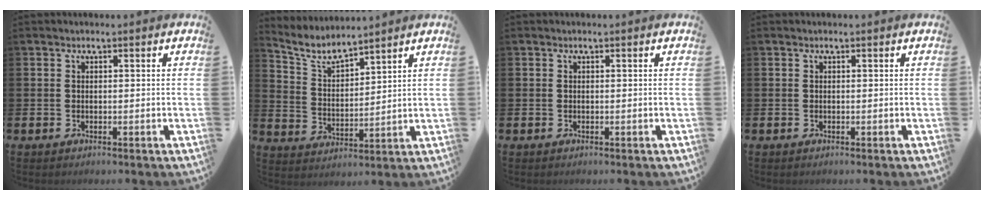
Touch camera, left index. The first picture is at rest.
{"total": 5.7, "force": [5.2, 1.2, 2.0], "torque": [-0.065, -0.026, 0.091]}
{"total": 0.0}
{"total": 0.0}